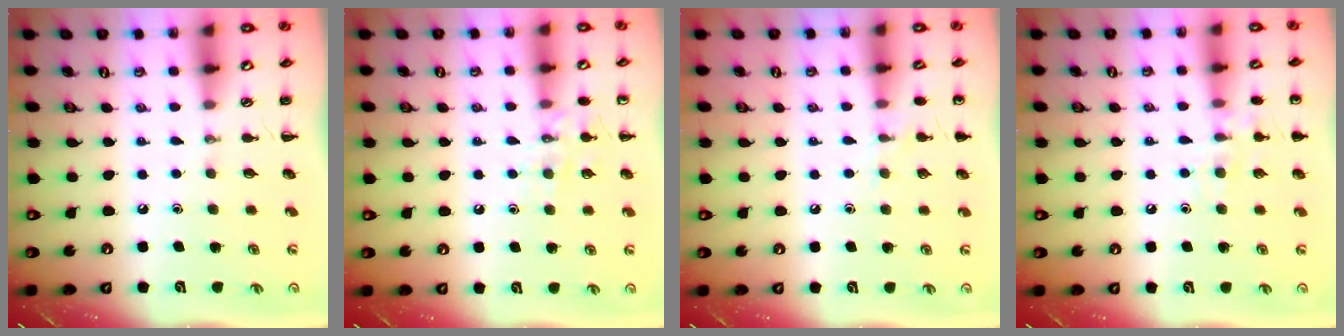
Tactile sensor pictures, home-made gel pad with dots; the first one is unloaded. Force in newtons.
{"total": 8.6, "press": 8.5, "slide": 1.3}
{"total": 5.4, "press": 5.2, "slide": 1.7}
{"total": 8.7, "press": 8.5, "slide": 1.9}